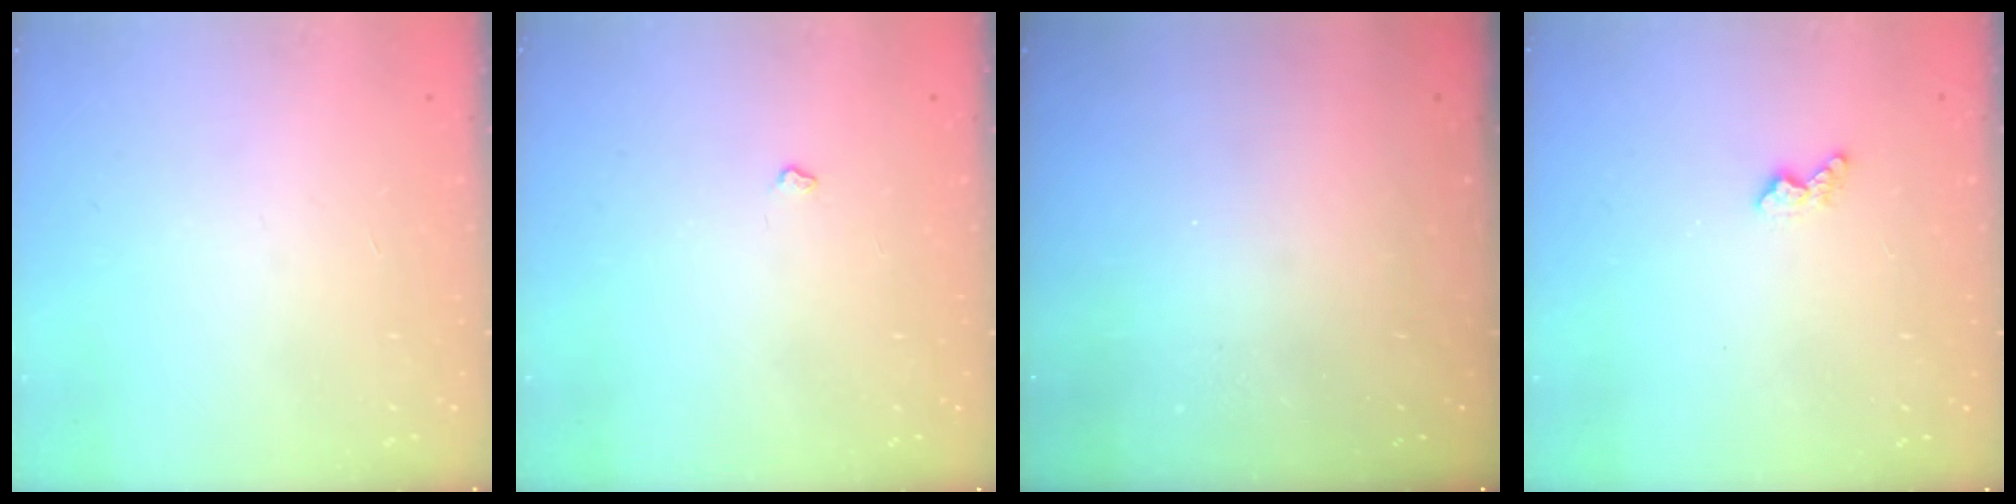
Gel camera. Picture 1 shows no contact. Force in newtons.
{"total": 2.9, "press": 2.9, "slide": 0.5}
{"total": 0.0}
{"total": 4.4, "press": 4.3, "slide": 0.7}